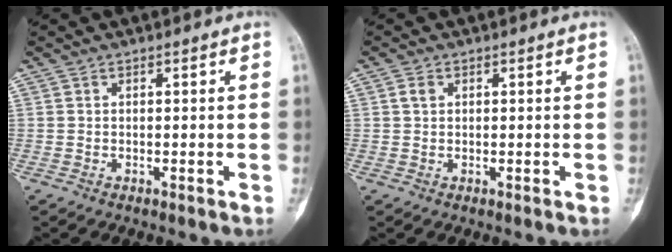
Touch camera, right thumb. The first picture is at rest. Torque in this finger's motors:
{"motor_torque": [-0.23, 0.70, 0.02, -0.01, -0.05]}